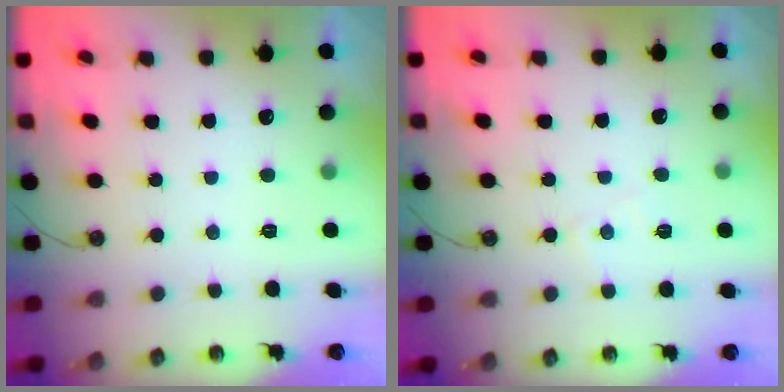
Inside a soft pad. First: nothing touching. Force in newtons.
{"total": 5.0, "press": 5.0, "slide": 0.7}